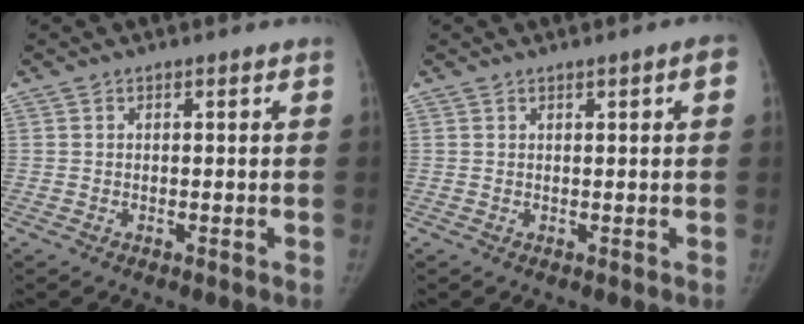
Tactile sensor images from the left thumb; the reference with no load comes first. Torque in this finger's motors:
{"motor_torque": [-0.11, -0.22, 0.42, 0.41, 0.01]}